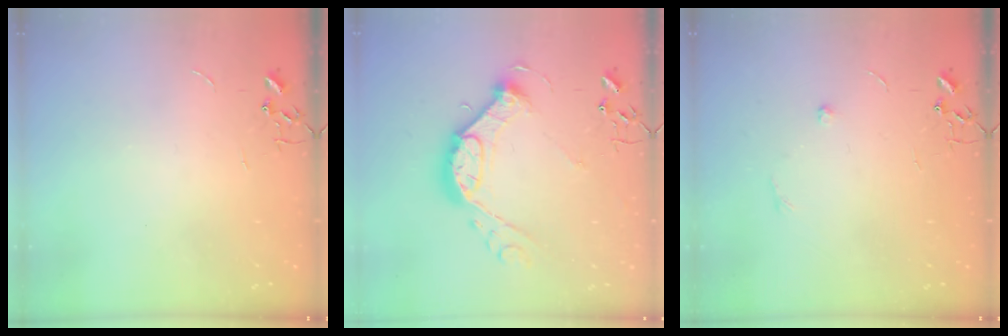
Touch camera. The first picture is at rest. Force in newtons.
{"total": 15.5, "press": 15.4, "slide": 1.3}
{"total": 4.1, "press": 3.9, "slide": 1.2}